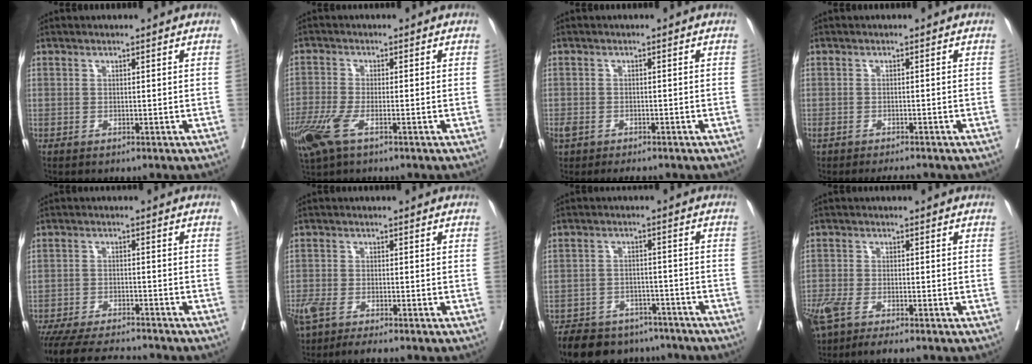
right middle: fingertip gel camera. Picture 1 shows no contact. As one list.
[{"total": 6.6, "force": [-3.5, 2.0, 5.2], "torque": [-0.122, -0.018, -0.069]}, {"total": 3.8, "force": [-2.9, 1.6, 1.8], "torque": [-0.034, -0.002, -0.043]}, {"total": 2.7, "force": [-2.5, 0.2, 1.2], "torque": [-0.019, -0.003, -0.036]}, {"total": 13.5, "force": [-12.3, 2.0, 5.2], "torque": [-0.100, -0.016, -0.185]}, {"total": 7.9, "force": [-6.1, 2.4, 4.5], "torque": [-0.095, -0.004, -0.105]}, {"total": 13.7, "force": [-11.3, 6.5, 4.3], "torque": [-0.078, 0.007, -0.154]}, {"total": 9.2, "force": [-6.4, 2.9, 5.9], "torque": [-0.127, -0.009, -0.112]}]